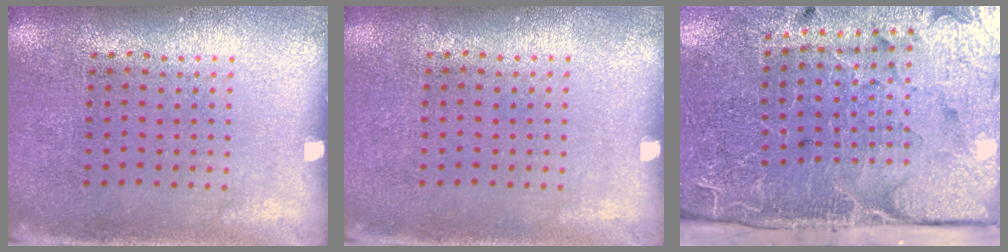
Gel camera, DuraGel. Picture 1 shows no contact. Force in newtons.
{"total": 0.0}
{"total": 4.8, "press": 3.9, "slide": 2.8}